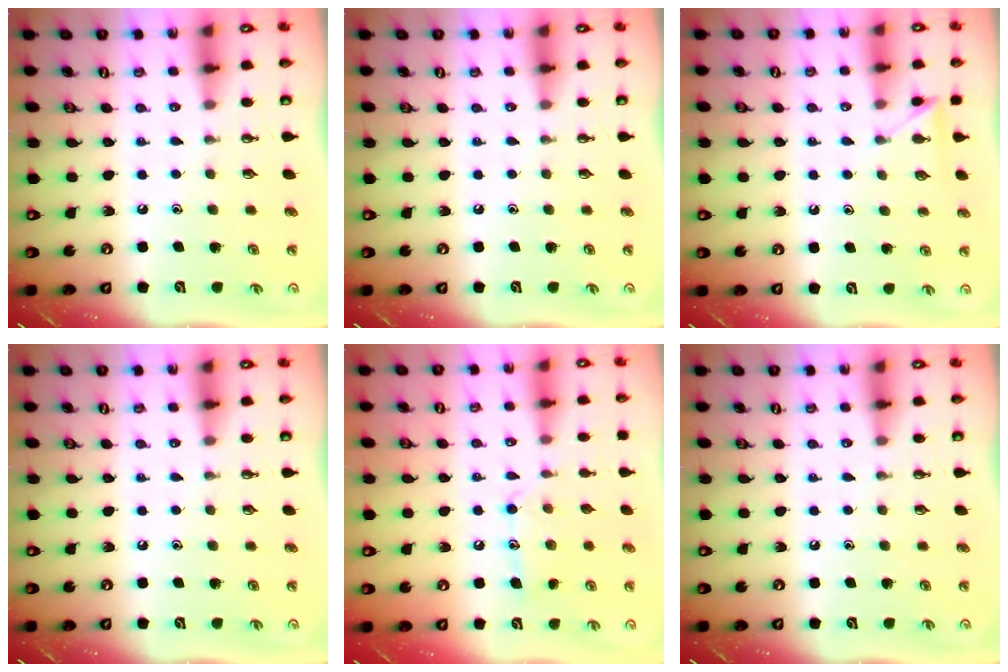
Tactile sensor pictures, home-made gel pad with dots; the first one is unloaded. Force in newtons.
{"total": 0.0}
{"total": 4.2, "press": 4.1, "slide": 0.5}
{"total": 0.0}
{"total": 10.1, "press": 10.1, "slide": 0.5}
{"total": 0.0}